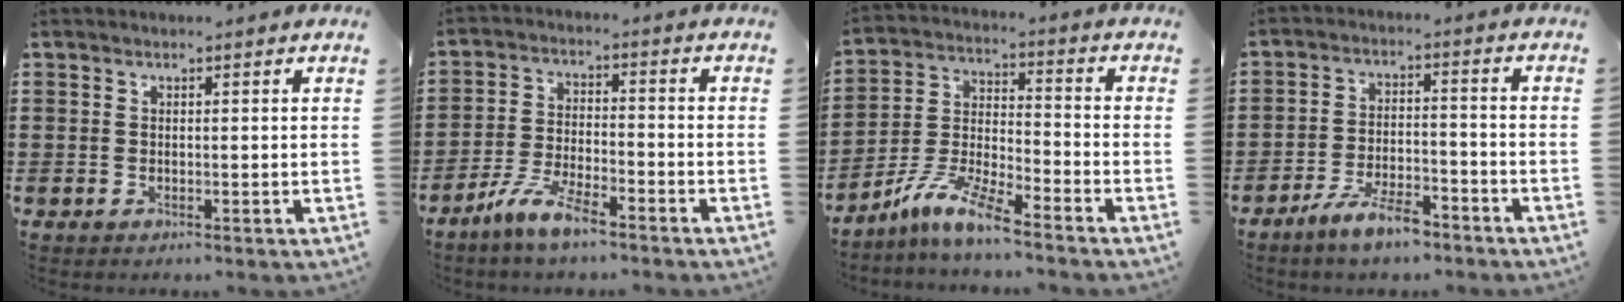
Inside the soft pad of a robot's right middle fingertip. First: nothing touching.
{"total": 6.4, "force": [-5.3, 1.0, 3.5], "torque": [-0.089, -0.006, -0.105]}
{"total": 8.7, "force": [-7.4, 0.6, 4.5], "torque": [-0.108, -0.004, -0.151]}
{"total": 6.9, "force": [-5.5, 1.8, 3.7], "torque": [-0.077, 0.002, -0.104]}